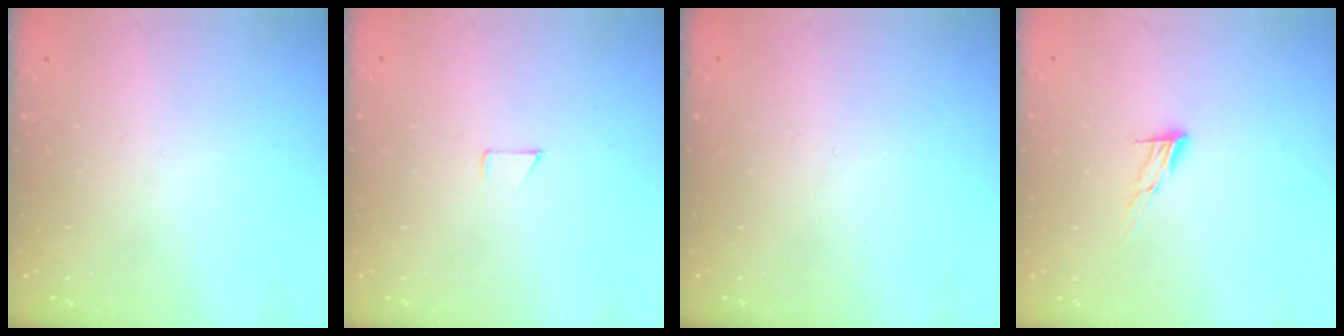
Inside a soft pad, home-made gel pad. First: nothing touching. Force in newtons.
{"total": 3.2, "press": 3.2, "slide": 0.3}
{"total": 0.0}
{"total": 7.2, "press": 7.1, "slide": 1.2}